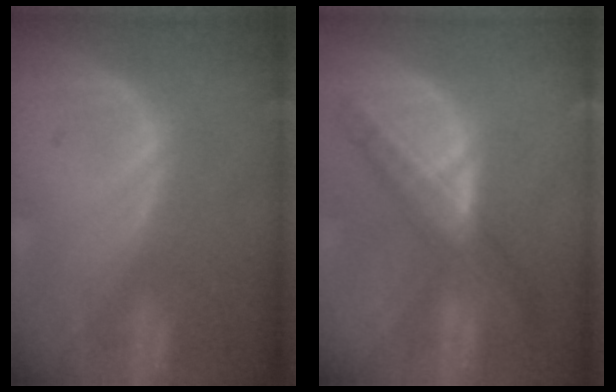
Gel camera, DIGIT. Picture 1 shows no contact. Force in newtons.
{"total": 8.0, "press": 7.1, "slide": 3.6}